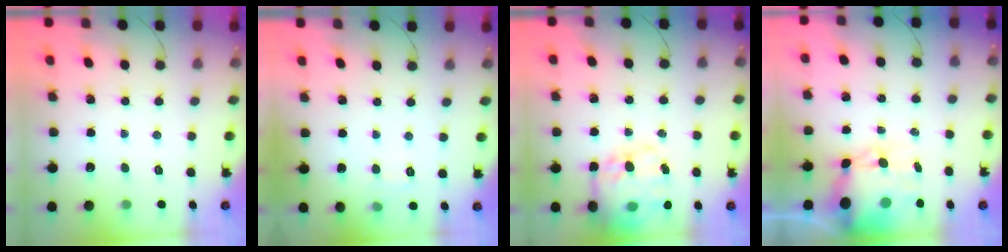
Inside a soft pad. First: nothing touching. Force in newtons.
{"total": 2.7, "press": 2.2, "slide": 1.6}
{"total": 20.6, "press": 20.0, "slide": 4.8}
{"total": 10.2, "press": 9.8, "slide": 3.0}